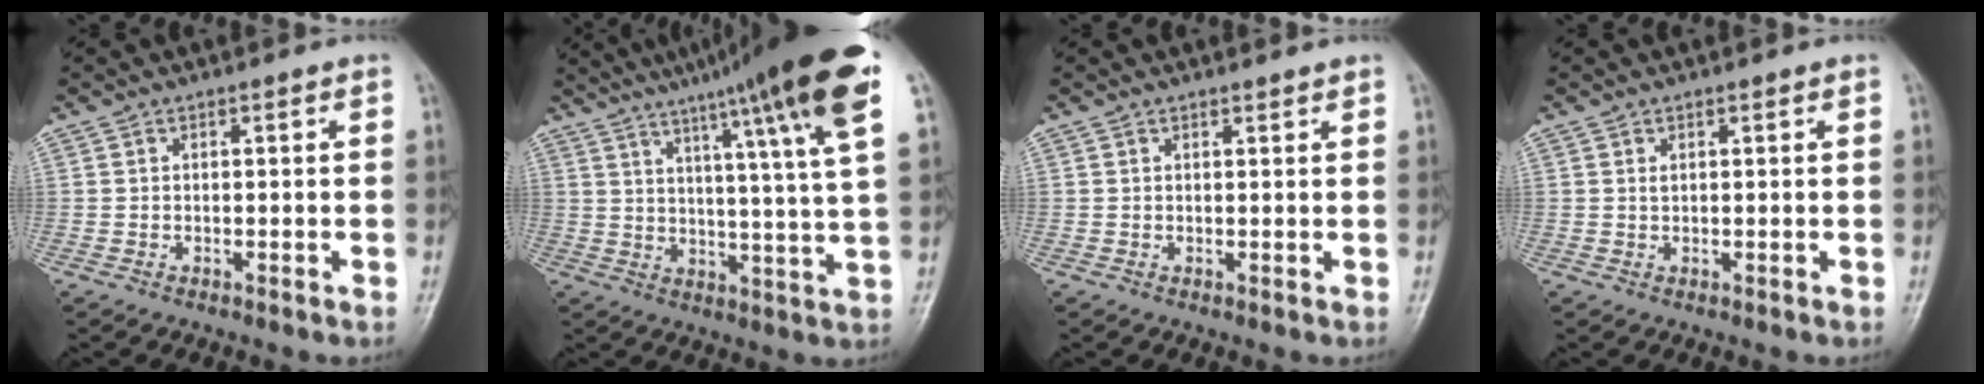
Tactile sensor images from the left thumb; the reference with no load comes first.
{"total": 21.0, "force": [12.6, 0.9, 16.8], "torque": [-0.239, -0.032, 0.168]}
{"total": 0.9, "force": [0.8, 0.1, 0.2], "torque": [-0.001, -0.005, 0.013]}
{"total": 0.8, "force": [0.4, 0.3, 0.6], "torque": [-0.009, 0.001, 0.008]}